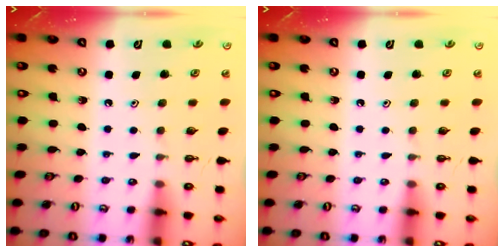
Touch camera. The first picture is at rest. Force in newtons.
{"total": 0.0}